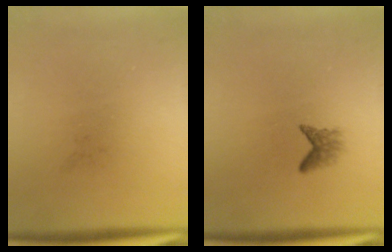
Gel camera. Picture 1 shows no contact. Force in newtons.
{"total": 1.6}